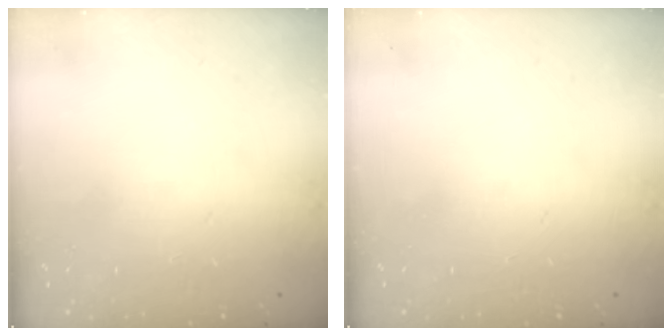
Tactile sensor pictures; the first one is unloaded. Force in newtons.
{"total": 0.0}